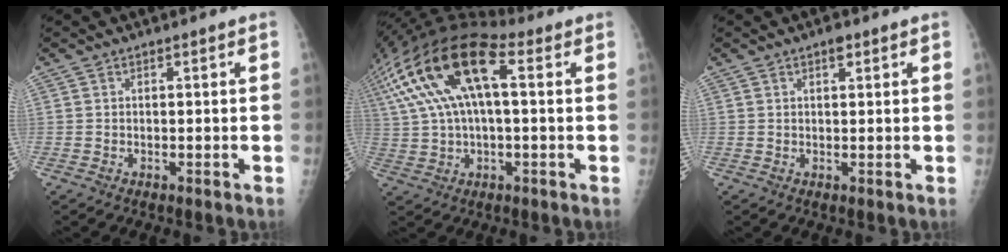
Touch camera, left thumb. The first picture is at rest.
{"total": 20.1, "force": [5.3, 9.4, 17.0], "torque": [-0.353, 0.045, 0.085]}
{"total": 1.7, "force": [1.0, 0.7, 1.2], "torque": [-0.010, -0.003, 0.014]}